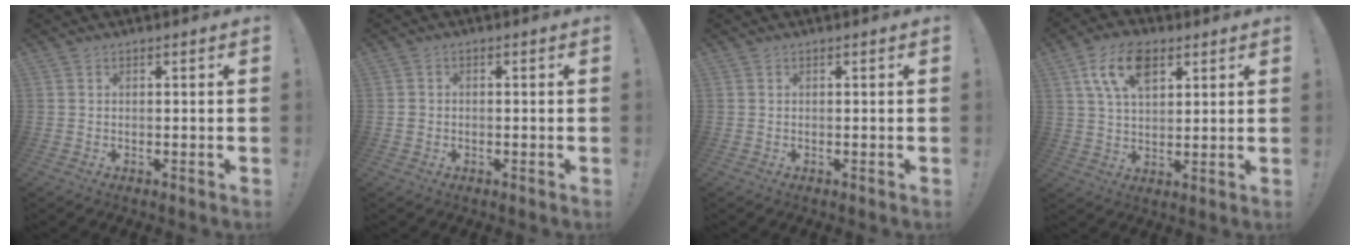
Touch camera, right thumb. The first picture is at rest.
{"total": 1.4, "force": [-0.5, 1.2, 0.5], "torque": [-0.006, 0.006, -0.010]}
{"total": 0.0}
{"total": 12.2, "force": [5.7, 6.9, 8.3], "torque": [-0.149, 0.001, 0.109]}